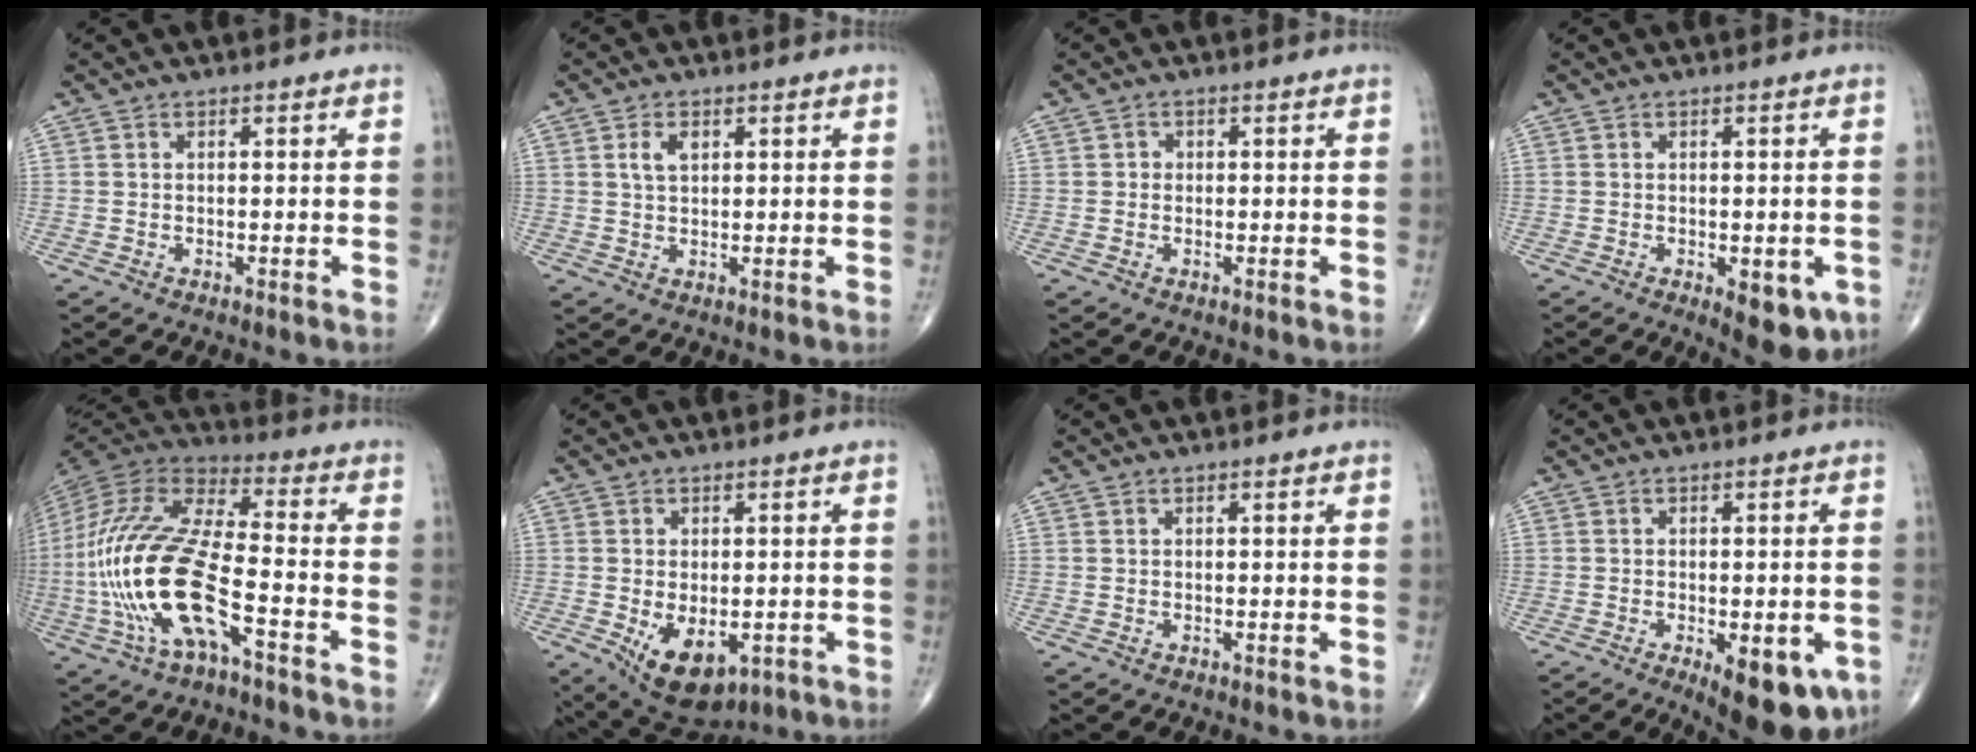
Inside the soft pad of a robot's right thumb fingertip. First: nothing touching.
{"total": 3.2, "force": [1.2, 1.9, 2.3], "torque": [-0.039, -0.001, 0.023]}
{"total": 0.9, "force": [0.0, 0.9, 0.2], "torque": [0.003, 0.003, -0.002]}
{"total": 7.5, "force": [-2.7, 3.4, 6.2], "torque": [-0.059, -0.004, -0.024]}
{"total": 23.7, "force": [-6.8, 8.4, 21.0], "torque": [-0.485, 0.023, -0.123]}
{"total": 10.0, "force": [-3.0, 5.8, 7.6], "torque": [-0.104, -0.009, -0.029]}
{"total": 0.0}
{"total": 11.8, "force": [-4.6, 4.9, 9.7], "torque": [-0.106, -0.006, -0.052]}